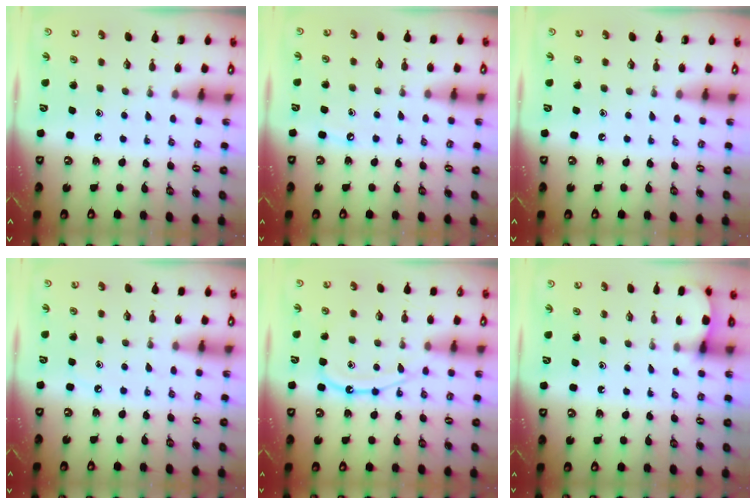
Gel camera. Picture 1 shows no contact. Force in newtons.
{"total": 3.3, "press": 3.3, "slide": 0.5}
{"total": 0.0}
{"total": 6.5, "press": 6.4, "slide": 0.9}
{"total": 13.1, "press": 13.0, "slide": 1.3}
{"total": 2.1, "press": 2.1, "slide": 0.2}